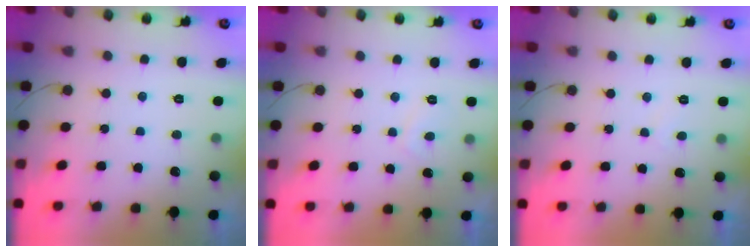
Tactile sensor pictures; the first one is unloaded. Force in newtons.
{"total": 2.0, "press": 1.9, "slide": 0.5}
{"total": 2.5, "press": 2.4, "slide": 0.5}